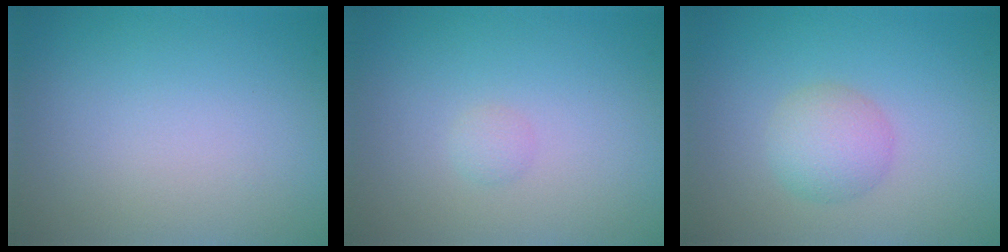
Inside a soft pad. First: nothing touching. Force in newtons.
{"total": 0.7, "press": 0.7, "slide": 0.0}
{"total": 2.8, "press": 2.8, "slide": 0.1}